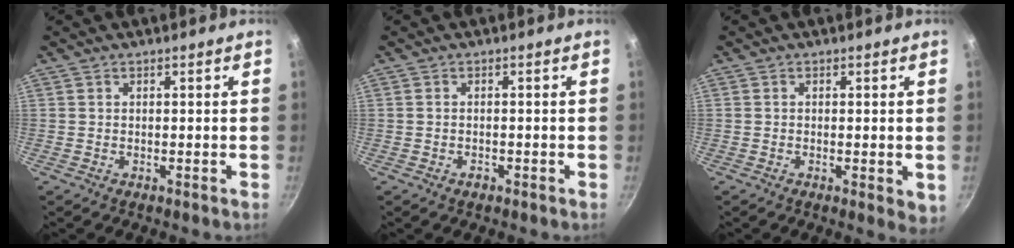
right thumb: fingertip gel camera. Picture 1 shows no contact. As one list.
[{"total": 1.2, "force": [-0.7, 0.7, 0.7], "torque": [-0.012, 0.006, -0.012]}, {"total": 3.4, "force": [-0.5, 1.2, 3.1], "torque": [-0.041, -0.010, -0.007]}]